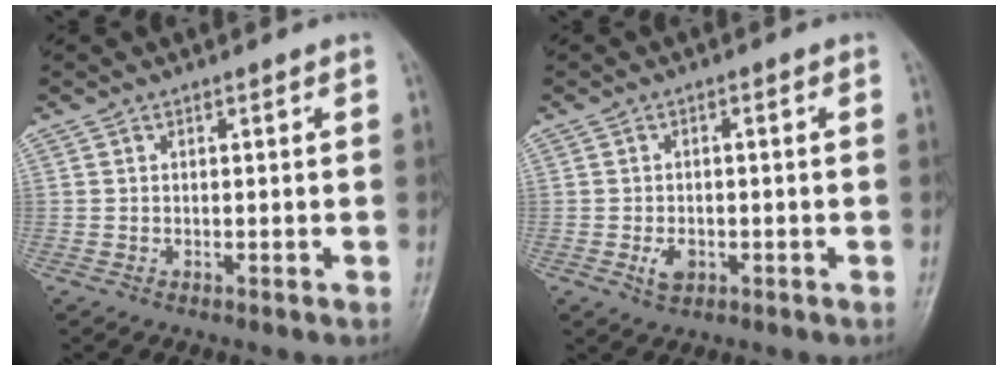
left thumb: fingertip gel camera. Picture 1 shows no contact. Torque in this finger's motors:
{"motor_torque": [0.39, 0.39, 0.42, -0.01, 0.00]}